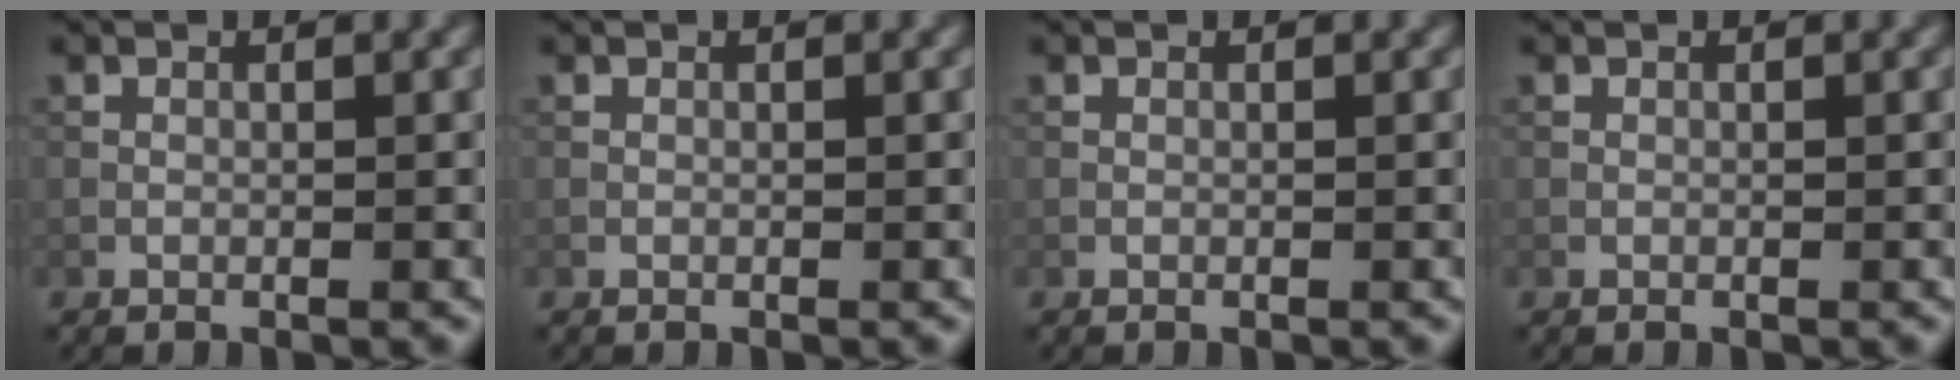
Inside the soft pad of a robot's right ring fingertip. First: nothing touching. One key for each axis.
{"total": 0.0}
{"total": 0.0}
{"total": 0.0}